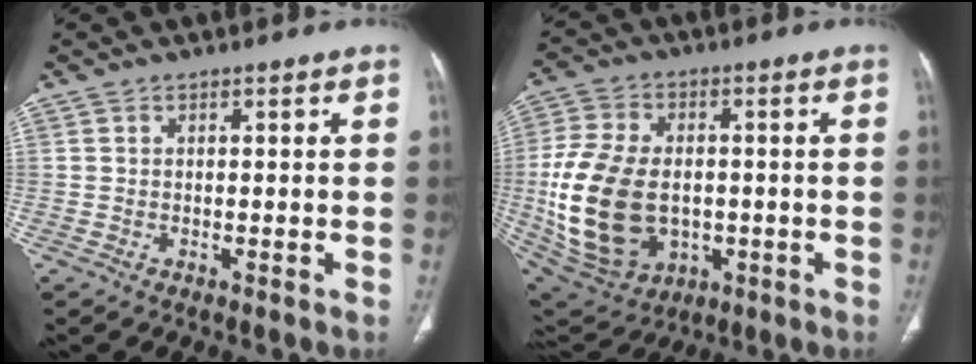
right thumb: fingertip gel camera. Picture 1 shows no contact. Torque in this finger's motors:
{"motor_torque": [0.82, 0.91, 1.97, 0.13, 0.64]}